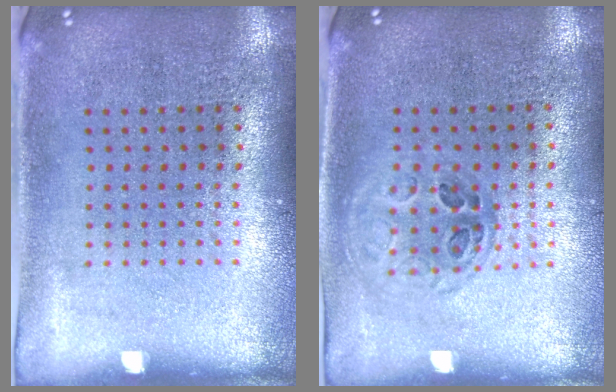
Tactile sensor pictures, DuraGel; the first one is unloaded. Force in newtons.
{"total": 1.0, "press": 0.9, "slide": 0.4}